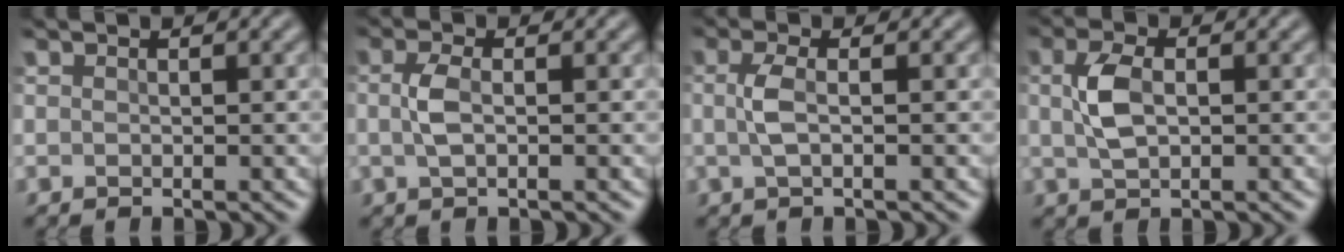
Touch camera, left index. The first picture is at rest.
{"total": 2.1, "force": [-0.1, 0.9, 1.9], "torque": [-0.046, 0.001, -0.003]}
{"total": 2.1, "force": [-0.1, 0.5, 2.1], "torque": [-0.048, 0.001, -0.004]}
{"total": 3.3, "force": [0.2, 1.7, 2.8], "torque": [-0.061, 0.006, 0.002]}